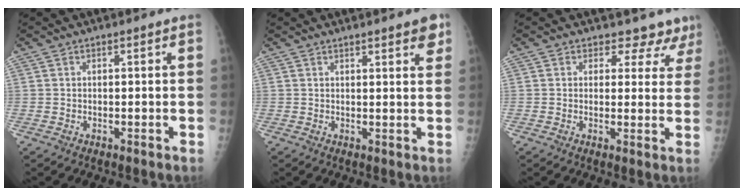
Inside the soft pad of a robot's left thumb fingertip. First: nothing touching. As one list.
[{"total": 4.6, "force": [3.0, 1.0, 3.3], "torque": [-0.030, -0.011, 0.034]}, {"total": 6.5, "force": [5.4, 3.5, 0.2], "torque": [0.039, -0.028, 0.044]}]